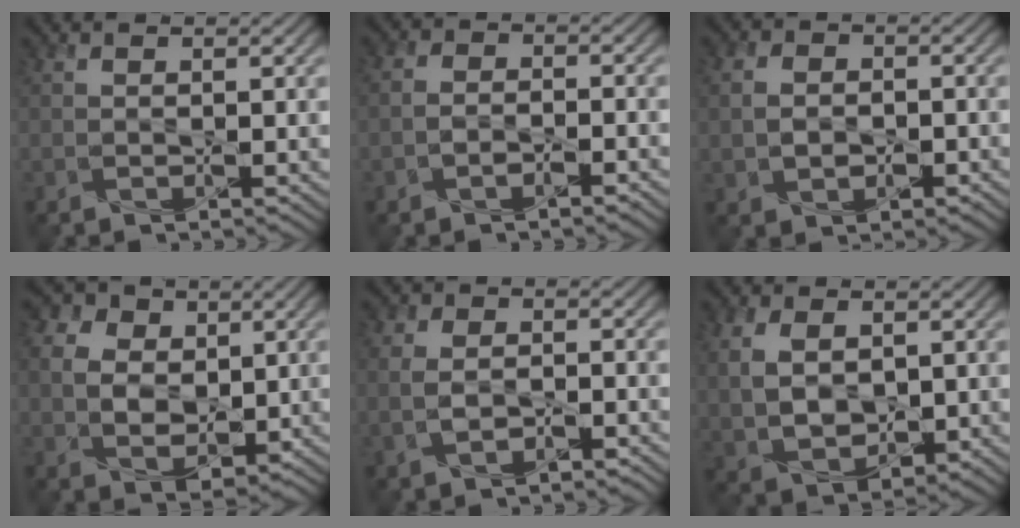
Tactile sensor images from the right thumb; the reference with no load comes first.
{"total": 2.9, "force": [-1.7, 1.6, 1.8], "torque": [-0.023, 0.007, -0.039]}
{"total": 4.4, "force": [-0.7, 3.5, 2.6], "torque": [-0.051, -0.004, -0.017]}
{"total": 9.4, "force": [1.6, 7.6, 5.2], "torque": [-0.126, 0.018, 0.020]}
{"total": 5.1, "force": [-1.6, 3.4, 3.4], "torque": [-0.067, -0.003, -0.034]}
{"total": 7.3, "force": [0.8, 5.0, 5.3], "torque": [-0.133, -0.008, 0.029]}